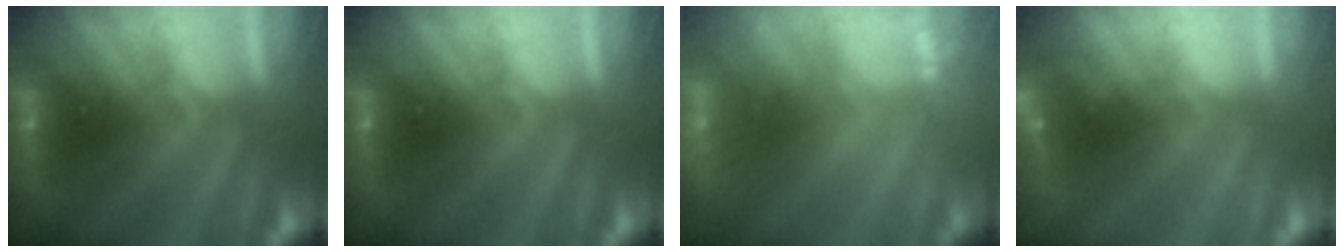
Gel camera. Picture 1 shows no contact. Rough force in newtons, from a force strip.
{"total": 0.0}
{"total": 2.5}
{"total": 3.5}